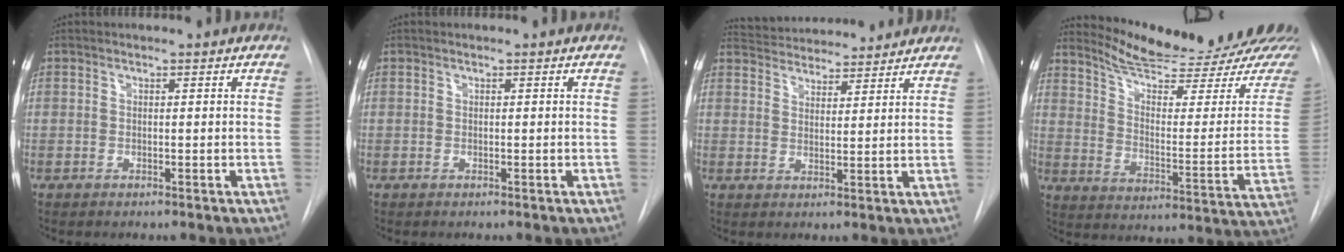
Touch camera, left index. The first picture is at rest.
{"total": 0.0}
{"total": 11.6, "force": [11.1, 2.5, 2.6], "torque": [-0.037, 0.021, 0.160]}
{"total": 23.0, "force": [21.2, 1.5, 8.9], "torque": [-0.127, -0.104, 0.275]}